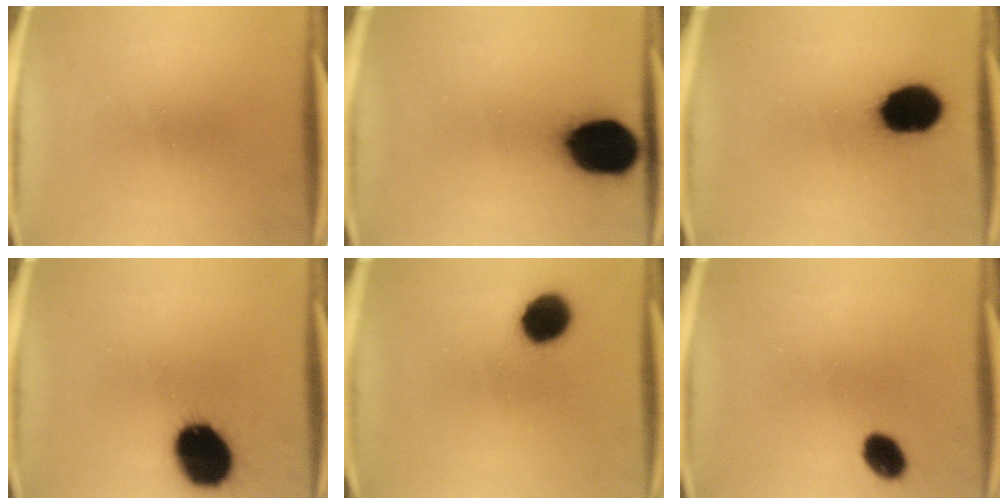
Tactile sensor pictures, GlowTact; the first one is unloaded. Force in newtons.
{"total": 19.8}
{"total": 14.2}
{"total": 18.2}
{"total": 9.9}
{"total": 5.4}